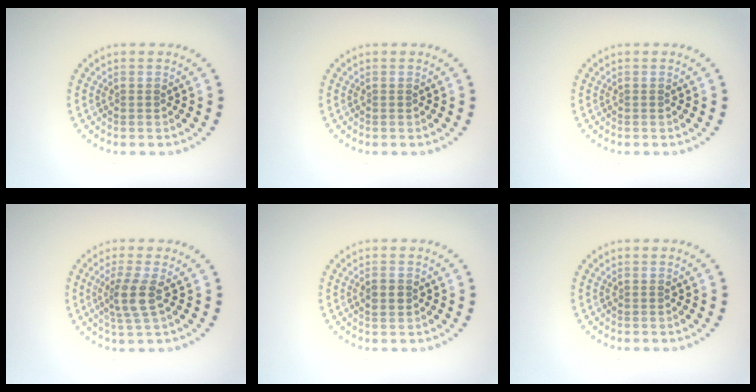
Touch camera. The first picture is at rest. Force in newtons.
{"total": 0.0}
{"total": 0.0}
{"total": 2.8, "press": 2.3, "slide": 1.7}
{"total": 1.2, "press": 1.2, "slide": 0.1}
{"total": 0.0}